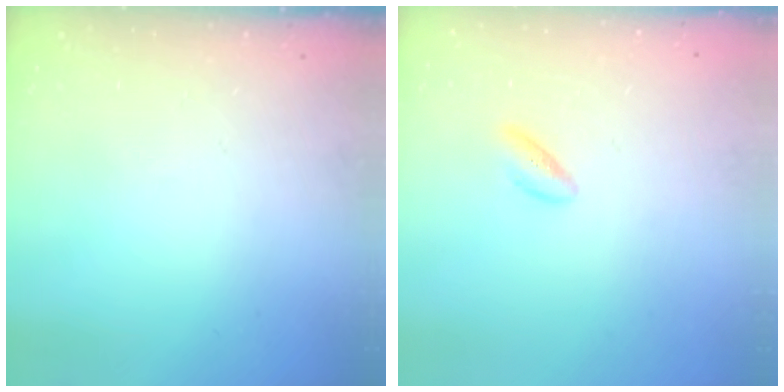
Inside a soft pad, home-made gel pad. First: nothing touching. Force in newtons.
{"total": 2.7, "press": 2.4, "slide": 1.2}